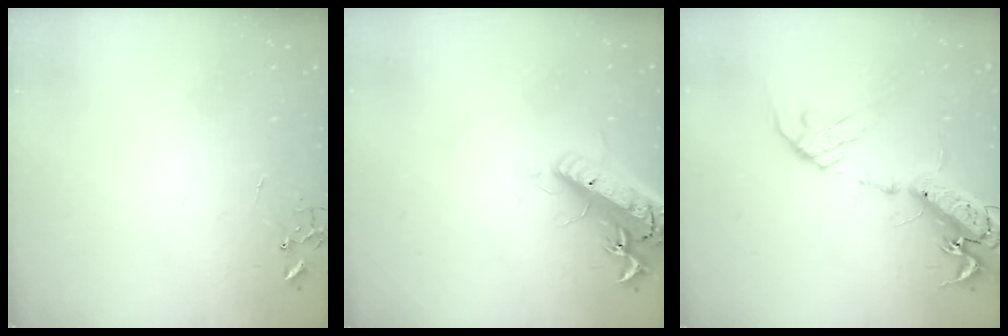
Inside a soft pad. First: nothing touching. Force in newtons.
{"total": 20.7, "press": 20.3, "slide": 4.2}
{"total": 18.1, "press": 17.7, "slide": 3.8}